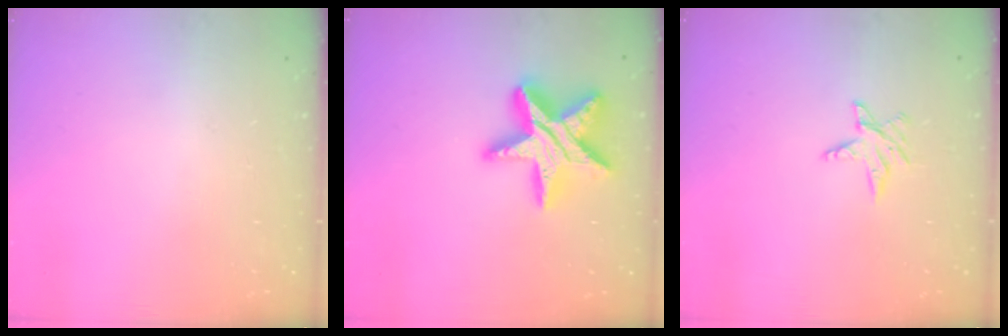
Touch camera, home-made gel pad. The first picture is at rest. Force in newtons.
{"total": 18.9, "press": 18.8, "slide": 1.5}
{"total": 4.0, "press": 4.0, "slide": 0.5}